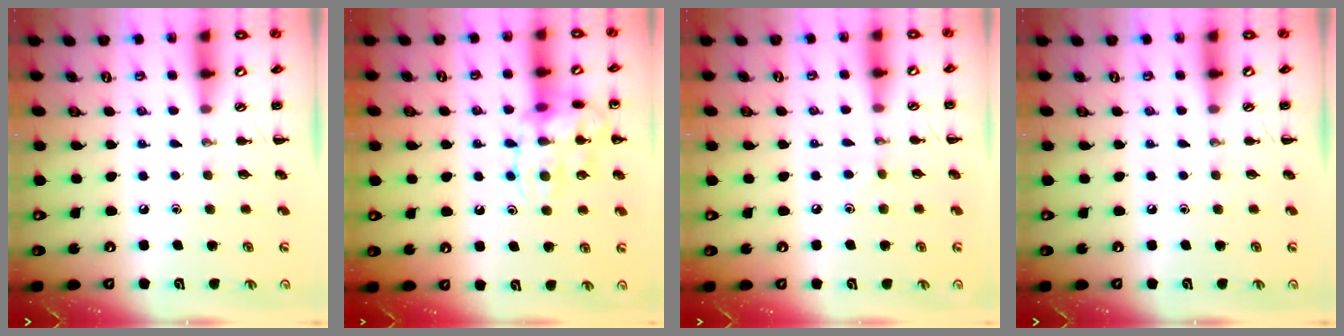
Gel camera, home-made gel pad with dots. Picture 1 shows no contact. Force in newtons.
{"total": 14.6, "press": 14.6, "slide": 1.1}
{"total": 2.7, "press": 2.5, "slide": 0.9}
{"total": 0.0}